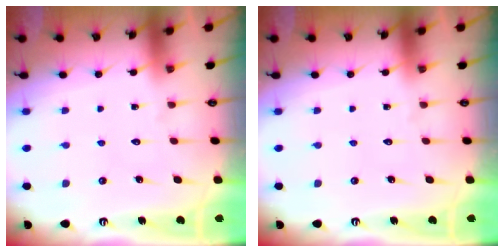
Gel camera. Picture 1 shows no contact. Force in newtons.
{"total": 0.0}